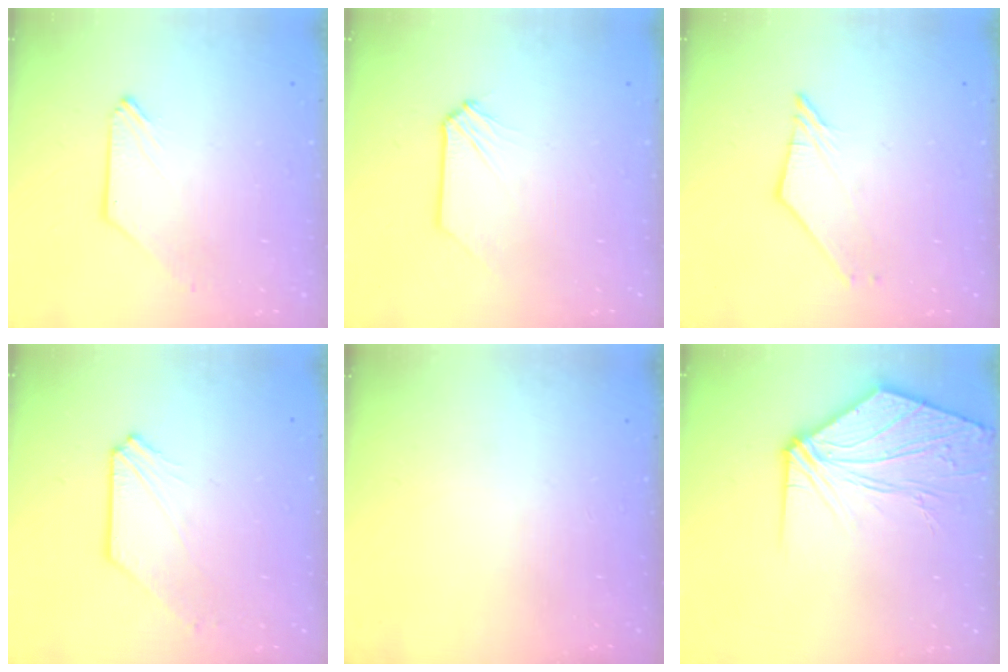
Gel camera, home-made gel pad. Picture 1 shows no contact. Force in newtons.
{"total": 0.6, "press": 0.6, "slide": 0.0}
{"total": 2.7, "press": 2.7, "slide": 0.2}
{"total": 1.4, "press": 1.4, "slide": 0.0}
{"total": 0.0}
{"total": 11.4, "press": 11.2, "slide": 2.1}